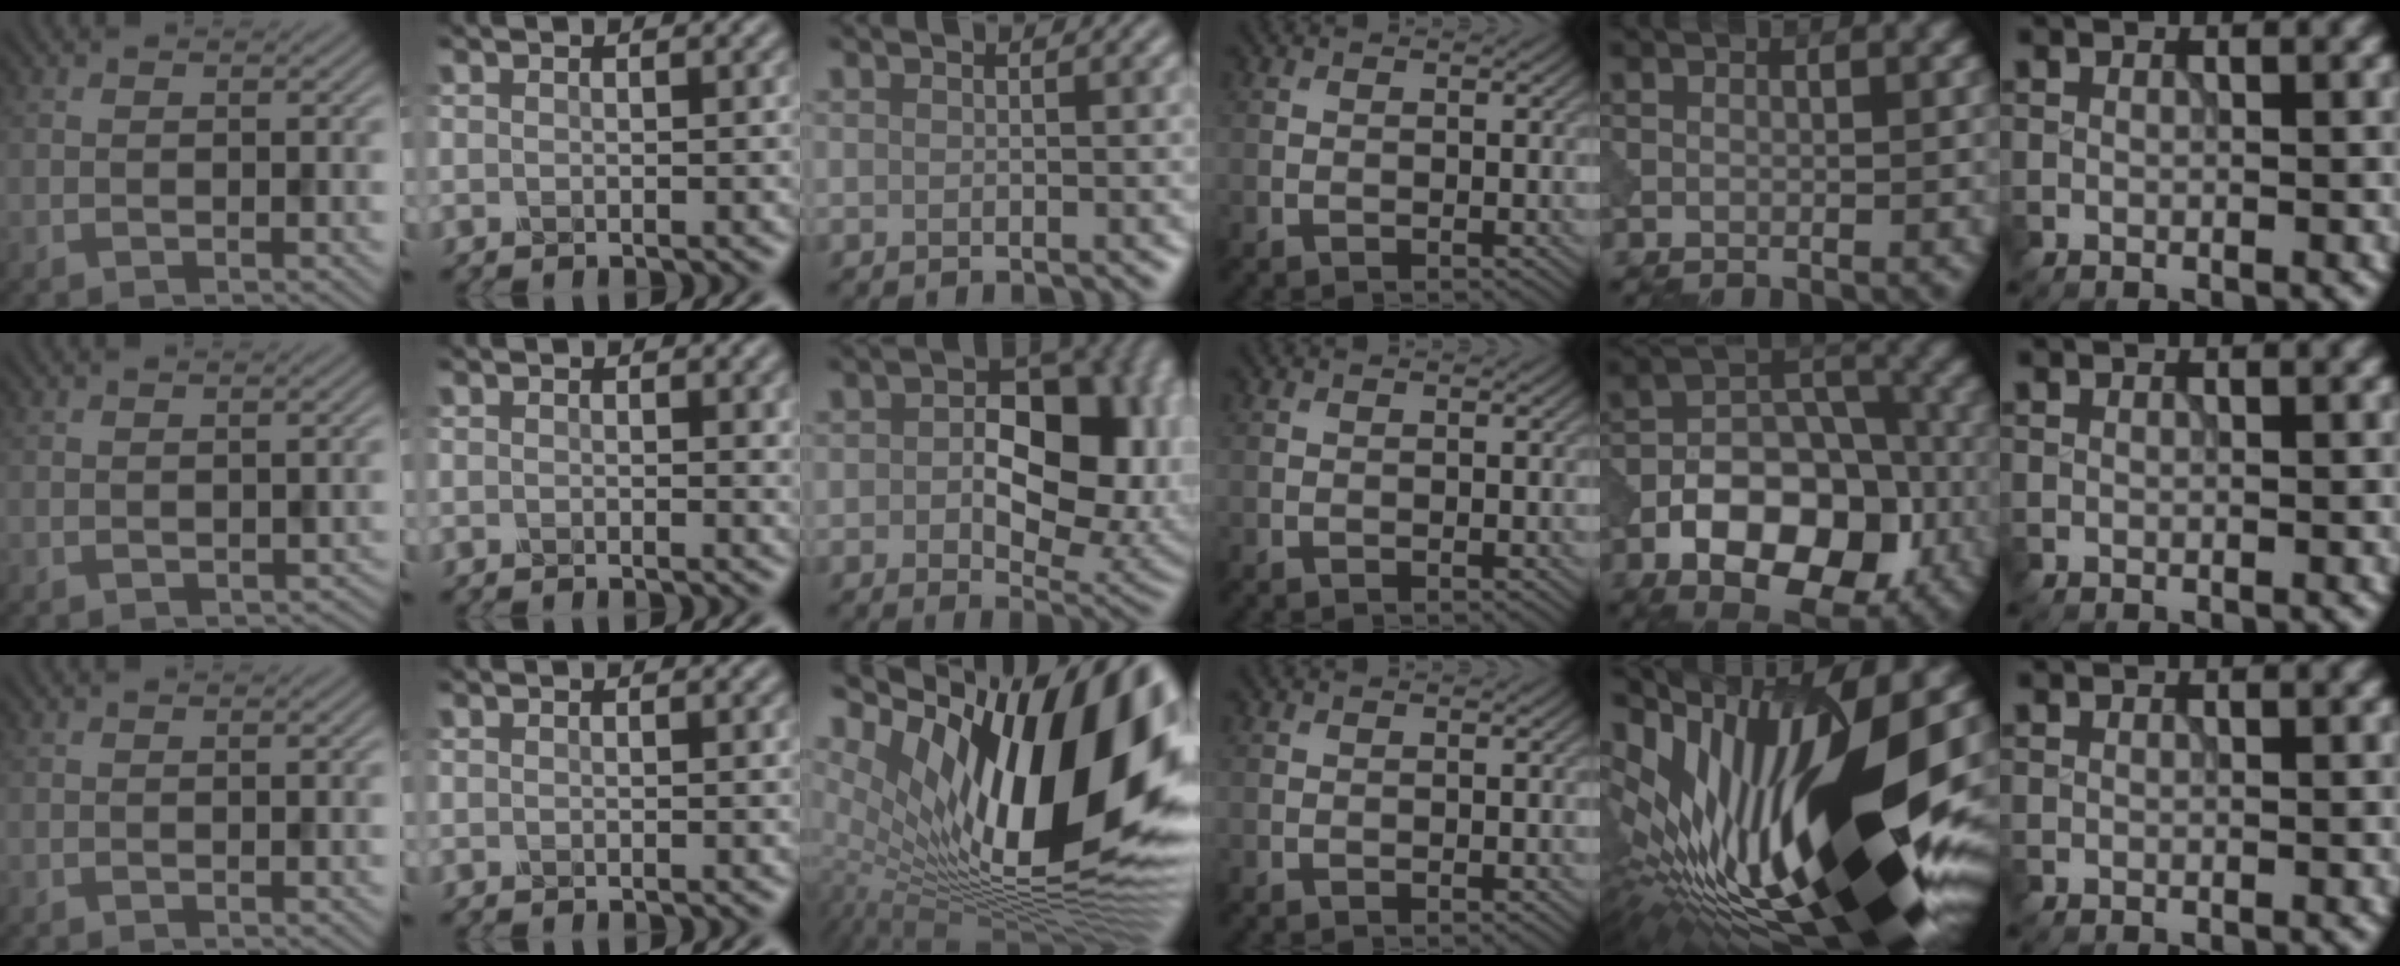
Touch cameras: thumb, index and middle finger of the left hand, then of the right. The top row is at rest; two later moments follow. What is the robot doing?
{"motion": "dispense", "object": "dispenser bottle"}